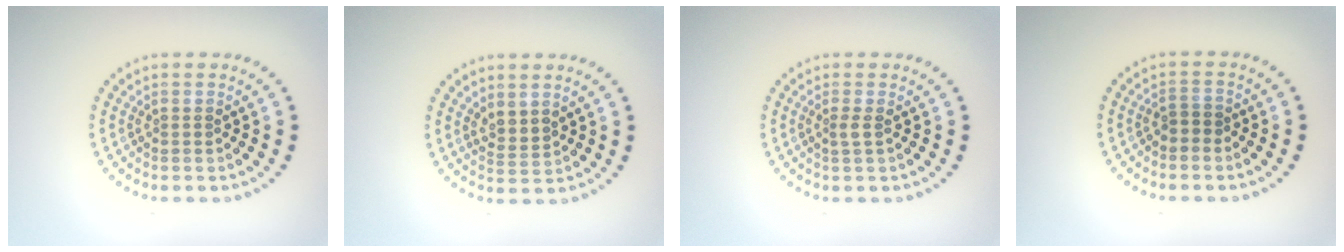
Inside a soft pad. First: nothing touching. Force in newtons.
{"total": 1.8, "press": 1.4, "slide": 1.2}
{"total": 0.9, "press": 0.6, "slide": 0.7}
{"total": 1.3, "press": 1.1, "slide": 0.6}